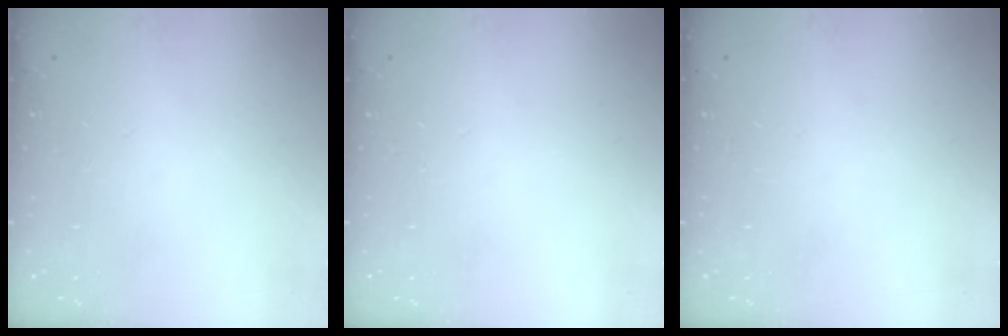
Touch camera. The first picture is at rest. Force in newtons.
{"total": 0.0}
{"total": 0.0}